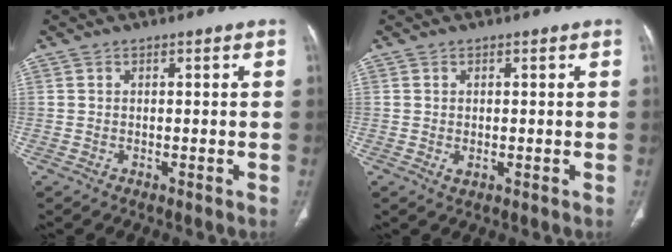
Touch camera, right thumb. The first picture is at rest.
{"total": 1.3, "force": [-0.2, 0.8, 1.1], "torque": [-0.020, -0.005, -0.001]}